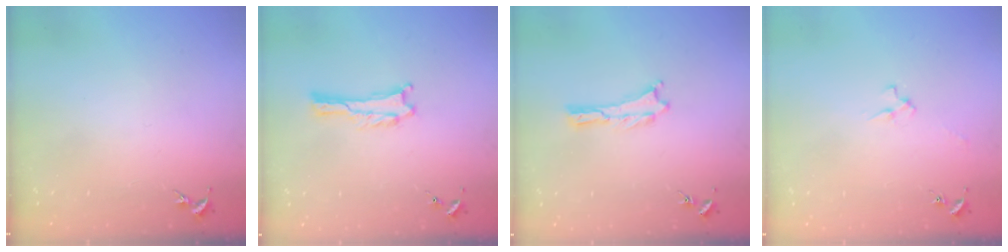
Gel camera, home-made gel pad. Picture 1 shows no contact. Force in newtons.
{"total": 0.5, "press": 0.5, "slide": 0.1}
{"total": 0.0}
{"total": 2.4, "press": 2.4, "slide": 0.3}